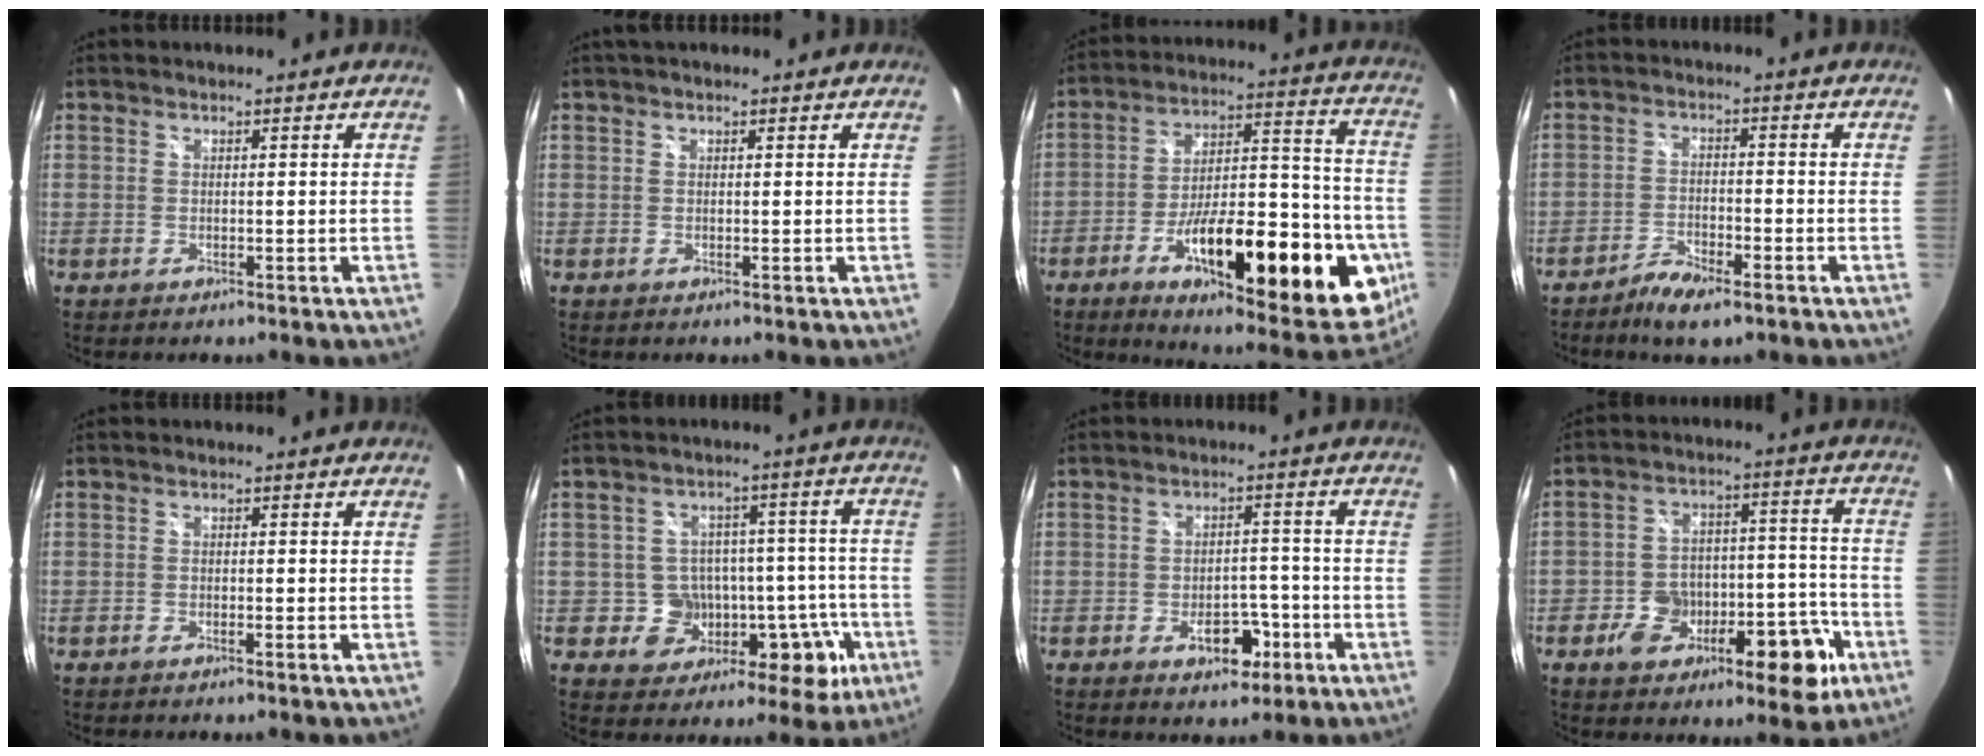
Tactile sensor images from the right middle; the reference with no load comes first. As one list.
[{"total": 2.4, "force": [1.7, 1.1, 1.3], "torque": [-0.019, 0.011, 0.022]}, {"total": 29.4, "force": [-11.4, 9.9, 25.2], "torque": [-0.355, -0.006, -0.157]}, {"total": 5.8, "force": [-4.2, 1.6, 3.7], "torque": [-0.095, -0.006, -0.082]}, {"total": 0.8, "force": [-0.6, 0.1, 0.4], "torque": [-0.012, 0.000, -0.015]}, {"total": 13.6, "force": [-4.5, 11.2, 6.3], "torque": [-0.094, 0.031, -0.039]}, {"total": 6.5, "force": [-3.2, 3.9, 4.1], "torque": [-0.067, 0.005, -0.038]}, {"total": 15.9, "force": [-8.4, 8.2, 10.8], "torque": [-0.179, 0.022, -0.120]}]